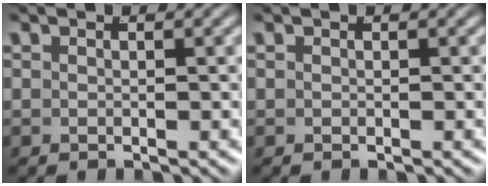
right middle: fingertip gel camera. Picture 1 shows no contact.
{"total": 0.0}